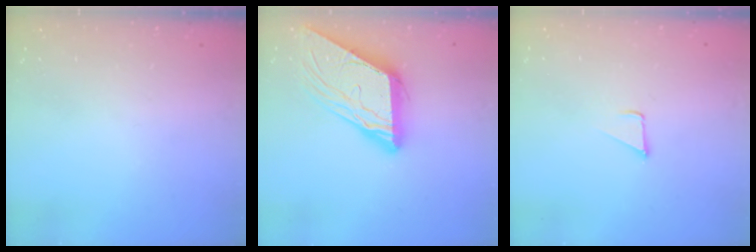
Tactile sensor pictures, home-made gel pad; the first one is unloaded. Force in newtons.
{"total": 13.1, "press": 13.1, "slide": 1.3}
{"total": 2.3, "press": 2.3, "slide": 0.2}